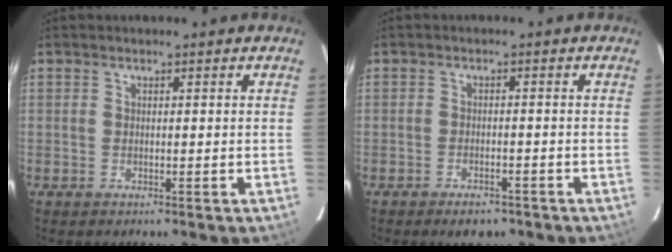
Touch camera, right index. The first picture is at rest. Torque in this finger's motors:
{"motor_torque": [0.50, -0.29, 0.16, 0.03]}